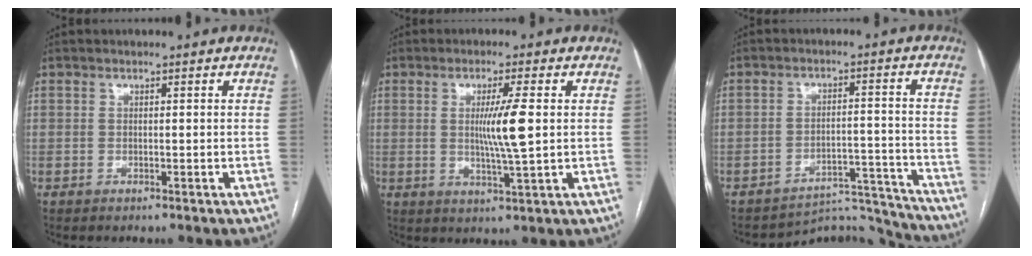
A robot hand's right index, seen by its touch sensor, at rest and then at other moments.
{"total": 6.6, "force": [0.6, -0.4, 6.6], "torque": [-0.115, -0.009, 0.013]}
{"total": 10.6, "force": [-10.3, 0.9, -2.1], "torque": [0.048, 0.049, -0.140]}